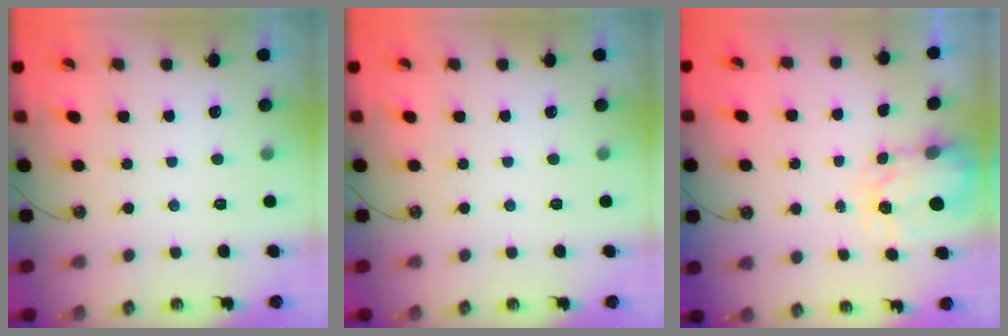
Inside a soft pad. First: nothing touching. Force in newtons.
{"total": 0.0}
{"total": 3.4, "press": 3.4, "slide": 0.5}